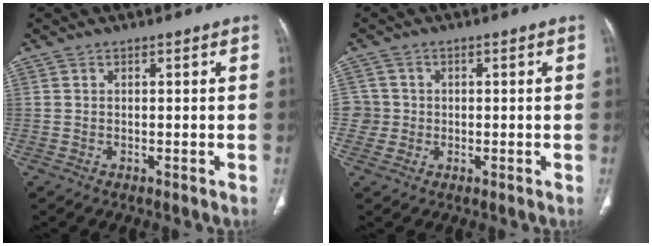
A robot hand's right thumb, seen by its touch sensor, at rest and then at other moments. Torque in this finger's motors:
{"motor_torque": [-0.63, -0.23, -0.08, 0.44, -0.01]}